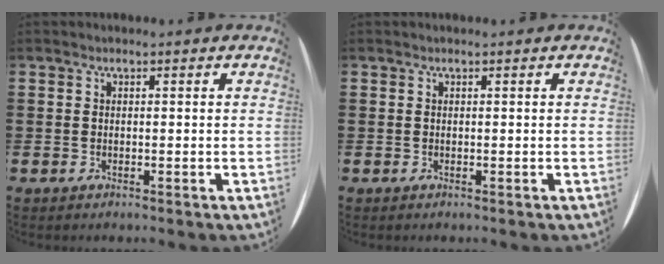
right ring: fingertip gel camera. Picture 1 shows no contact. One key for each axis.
{"total": 0.0}